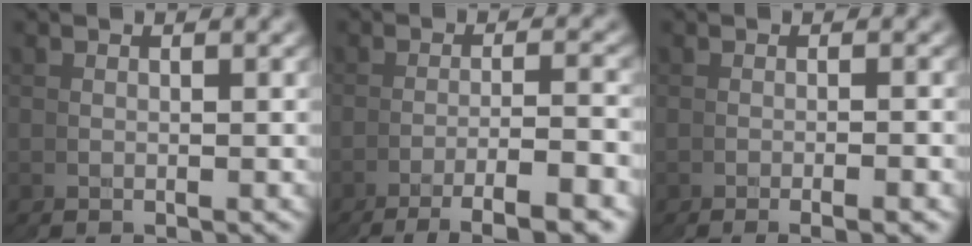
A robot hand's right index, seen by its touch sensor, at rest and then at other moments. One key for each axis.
{"total": 5.4, "fx": -3.9, "fy": -1.8, "fz": 3.3, "tx": -0.048, "ty": 0.011, "tz": -0.071}
{"total": 1.8, "fx": -0.4, "fy": -1.7, "fz": 0.6, "tx": -0.013, "ty": 0.013, "tz": -0.015}